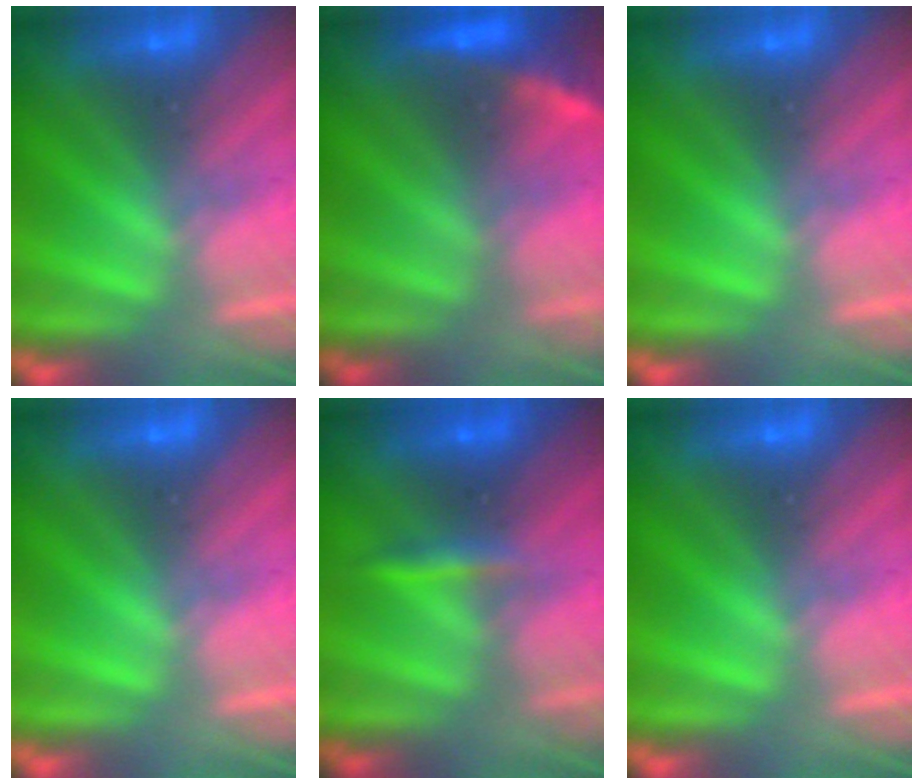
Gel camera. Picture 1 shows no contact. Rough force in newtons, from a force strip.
{"total": 2.3}
{"total": 0.0}
{"total": 0.0}
{"total": 2.4}
{"total": 0.0}